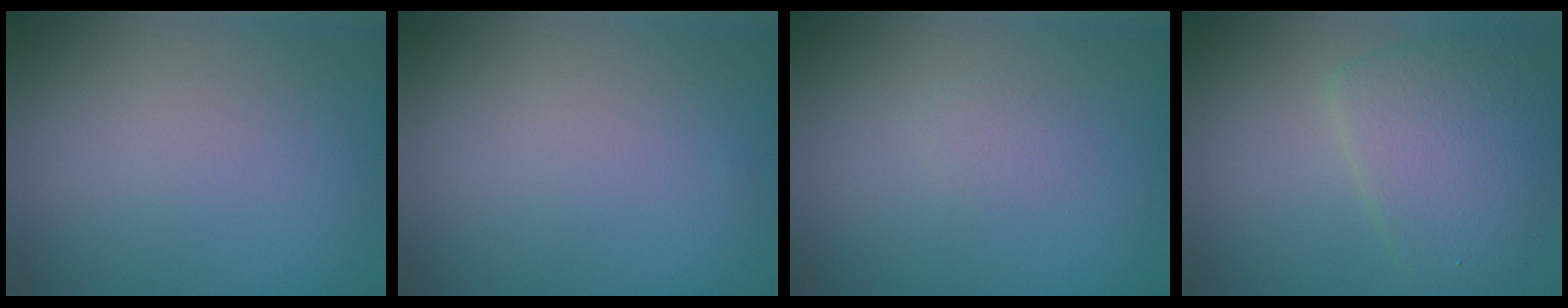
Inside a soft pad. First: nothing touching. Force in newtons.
{"total": 0.0}
{"total": 0.7, "press": 0.7, "slide": 0.0}
{"total": 5.2, "press": 5.2, "slide": 0.1}